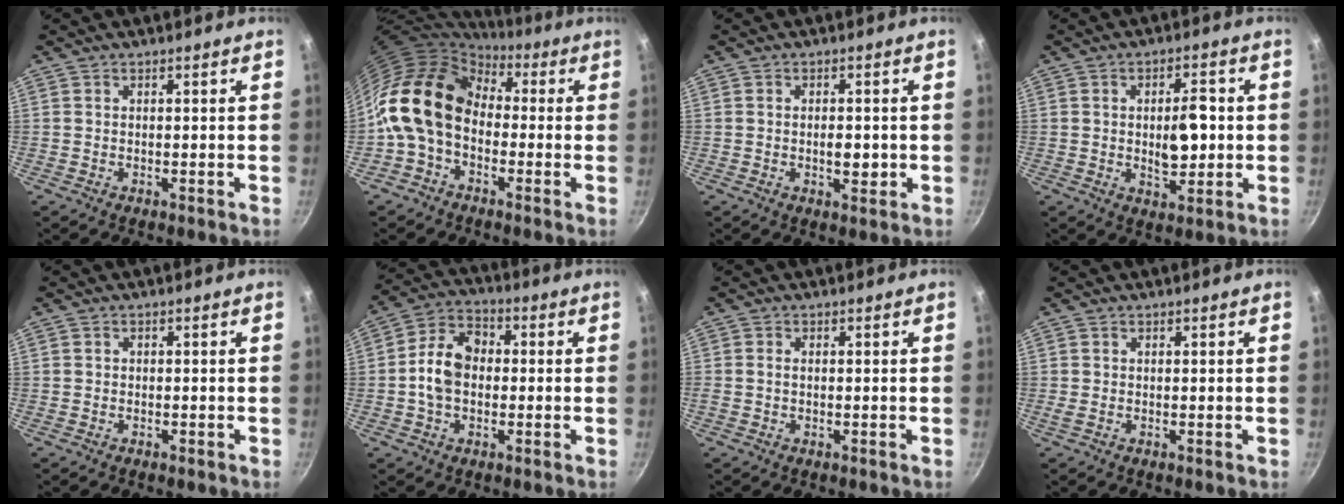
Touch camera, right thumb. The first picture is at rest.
{"total": 15.9, "force": [-0.5, 11.7, 10.7], "torque": [-0.179, 0.037, -0.030]}
{"total": 3.2, "force": [-0.4, 1.7, 2.8], "torque": [-0.032, -0.002, -0.006]}
{"total": 7.9, "force": [0.0, 4.1, 6.8], "torque": [-0.082, 0.000, 0.002]}
{"total": 0.8, "force": [-0.5, 0.6, 0.3], "torque": [-0.003, 0.002, -0.008]}
{"total": 10.0, "force": [-0.5, 7.2, 6.9], "torque": [-0.105, 0.028, -0.026]}
{"total": 0.9, "force": [-0.1, 0.6, 0.7], "torque": [-0.015, 0.003, -0.003]}
{"total": 0.7, "force": [0.0, 0.2, 0.7], "torque": [-0.011, -0.001, -0.001]}